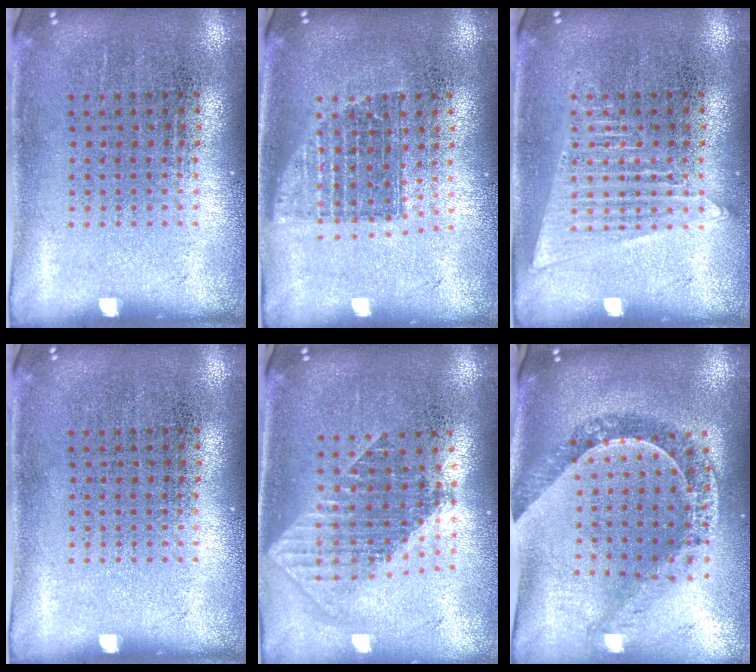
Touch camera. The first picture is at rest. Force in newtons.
{"total": 1.4, "press": 1.1, "slide": 0.8}
{"total": 1.9, "press": 1.9, "slide": 0.2}
{"total": 0.0}
{"total": 1.8, "press": 1.5, "slide": 1.0}
{"total": 1.1, "press": 1.1, "slide": 0.3}